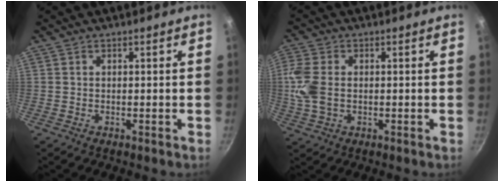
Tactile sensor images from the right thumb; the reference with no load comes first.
{"total": 7.6, "force": [0.1, 5.0, 5.6], "torque": [-0.127, 0.003, -0.002]}